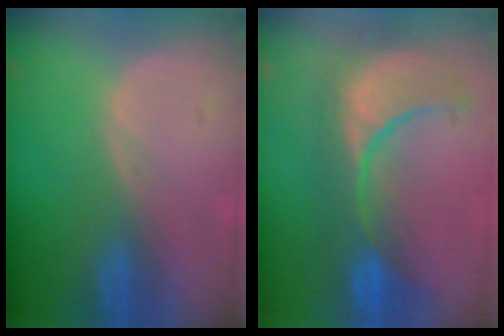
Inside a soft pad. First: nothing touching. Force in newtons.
{"total": 10.5, "press": 10.0, "slide": 3.4}